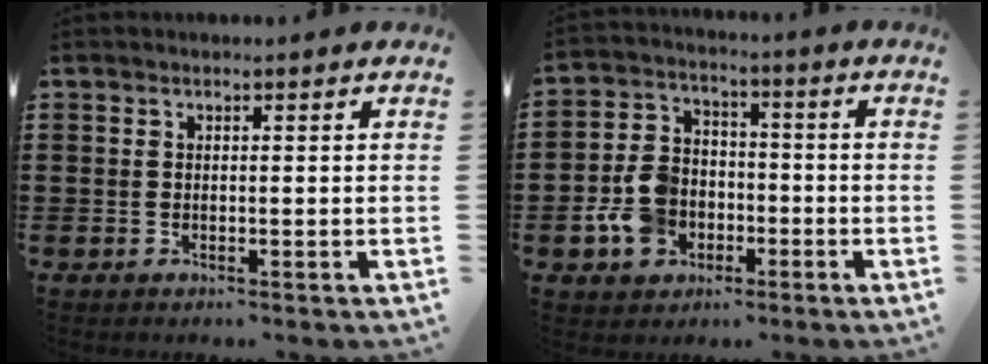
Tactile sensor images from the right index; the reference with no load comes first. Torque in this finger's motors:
{"motor_torque": [2.14, 0.00, 0.96, 0.20]}